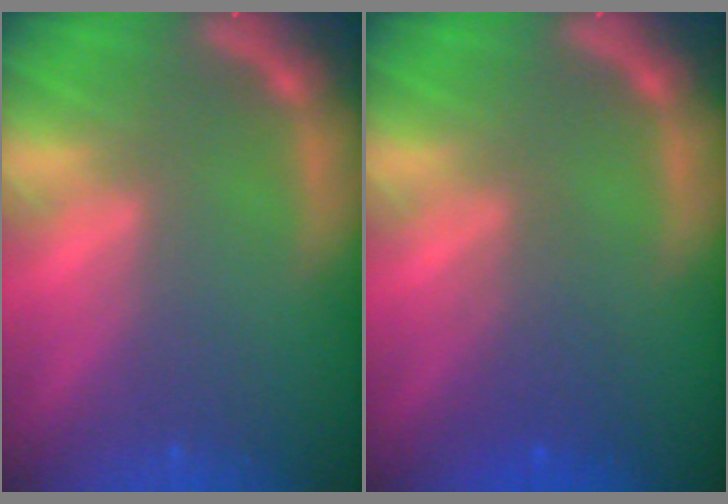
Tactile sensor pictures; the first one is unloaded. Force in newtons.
{"total": 2.5}